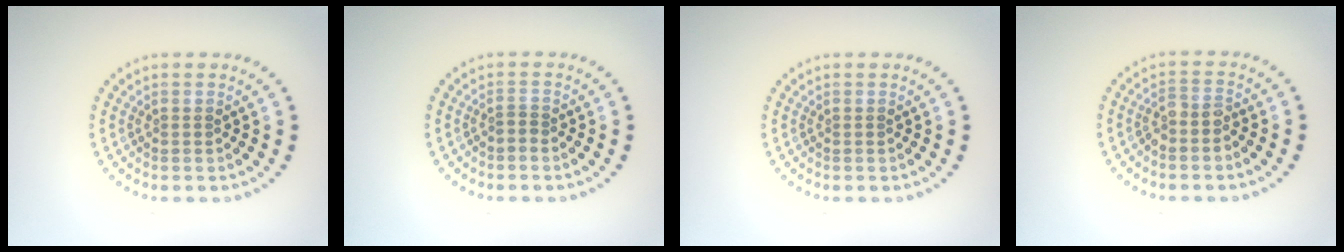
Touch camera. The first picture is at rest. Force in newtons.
{"total": 0.6, "press": 0.4, "slide": 0.5}
{"total": 0.0}
{"total": 1.9, "press": 1.6, "slide": 1.0}